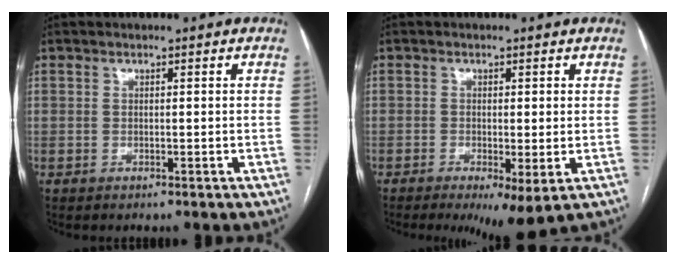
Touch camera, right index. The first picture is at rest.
{"total": 6.0, "force": [-2.6, 1.4, 5.2], "torque": [-0.068, -0.016, -0.034]}